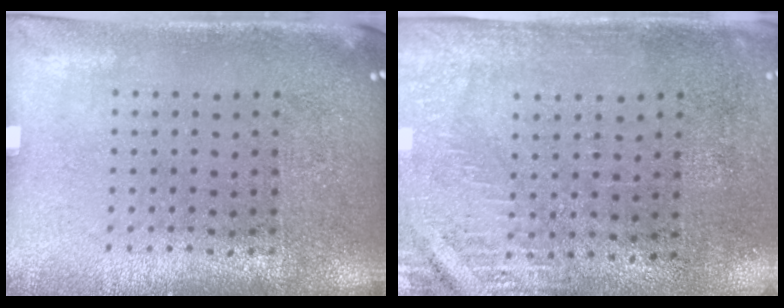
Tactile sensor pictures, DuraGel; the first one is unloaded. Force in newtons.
{"total": 2.9, "press": 2.5, "slide": 1.4}